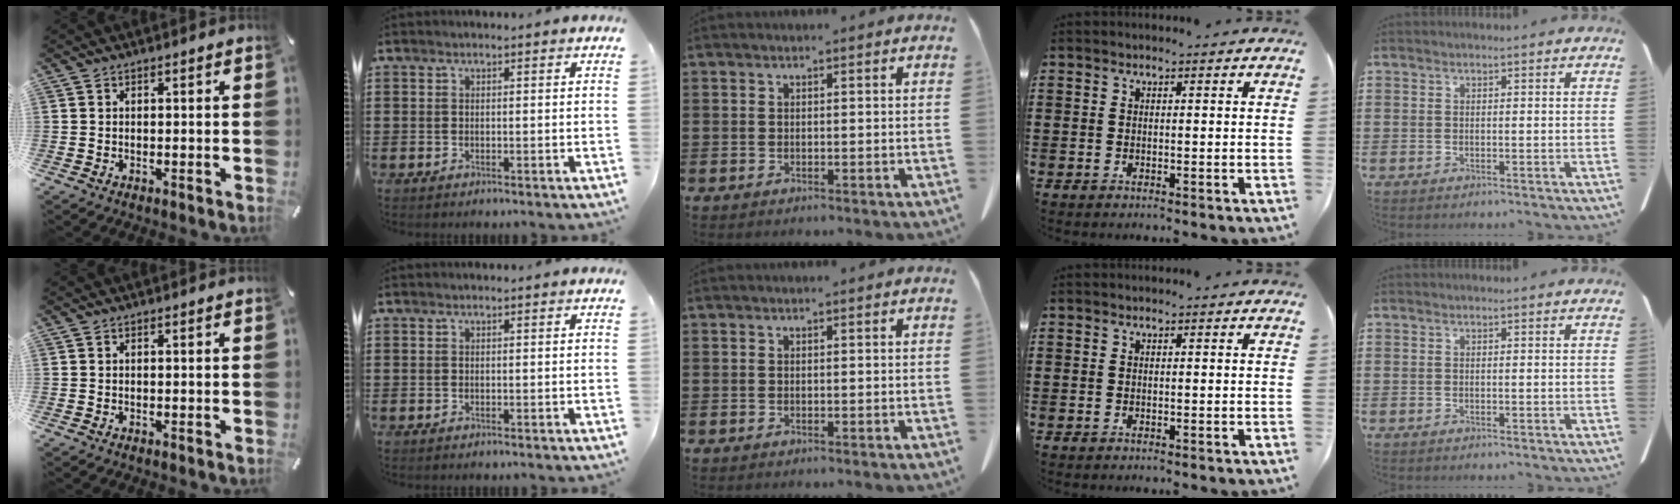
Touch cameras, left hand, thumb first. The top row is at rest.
{}